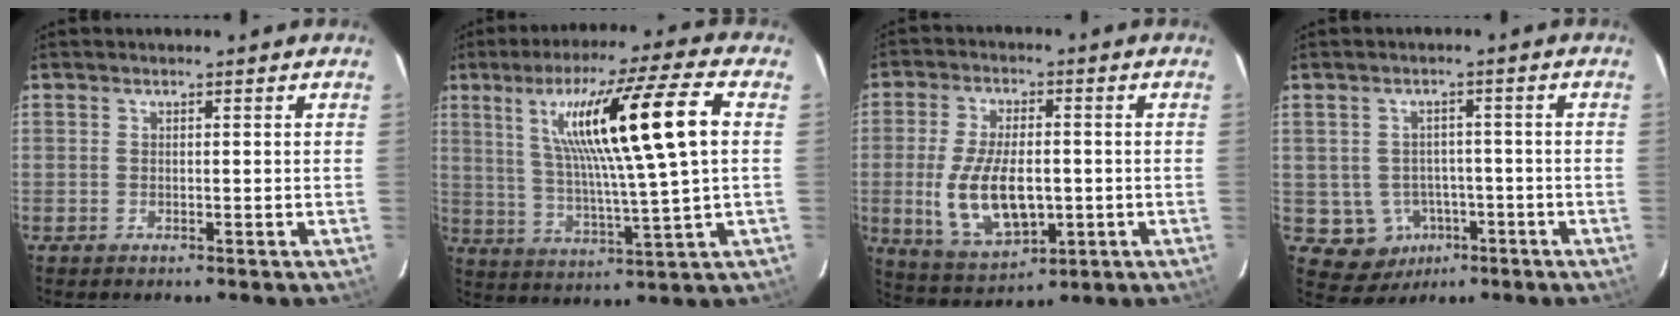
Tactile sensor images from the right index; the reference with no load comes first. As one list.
[{"total": 18.0, "force": [4.4, 0.3, 17.5], "torque": [-0.297, 0.004, 0.085]}, {"total": 13.7, "force": [-1.9, 6.8, 11.7], "torque": [-0.238, -0.014, -0.019]}, {"total": 7.3, "force": [-2.6, 6.6, 1.4], "torque": [-0.046, 0.018, -0.017]}]